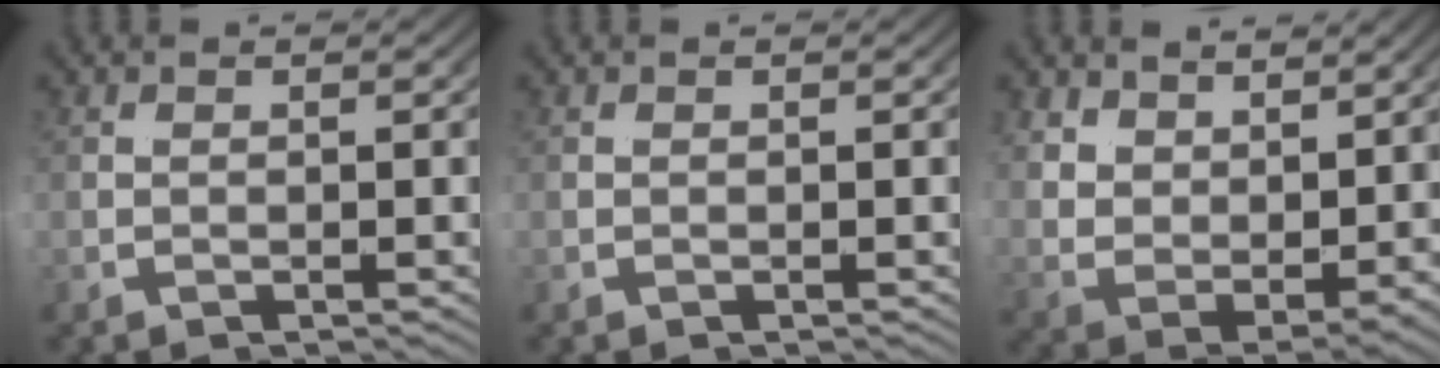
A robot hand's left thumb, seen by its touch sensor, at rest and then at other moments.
{"total": 0.0}
{"total": 2.4, "force": [2.2, -1.0, -0.1], "torque": [-0.018, 0.001, 0.042]}